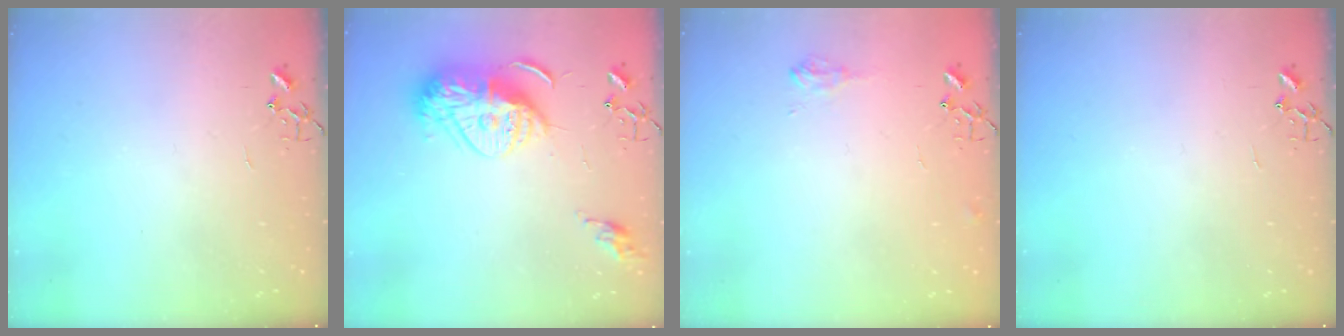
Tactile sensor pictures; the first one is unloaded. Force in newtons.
{"total": 15.5, "press": 15.4, "slide": 1.4}
{"total": 7.2, "press": 7.1, "slide": 0.9}
{"total": 0.0}